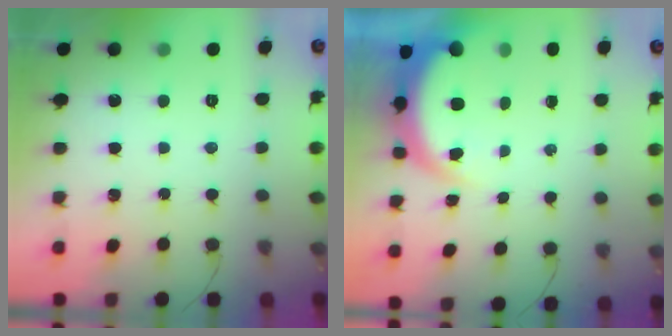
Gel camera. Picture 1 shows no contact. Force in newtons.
{"total": 5.6, "press": 5.5, "slide": 0.5}